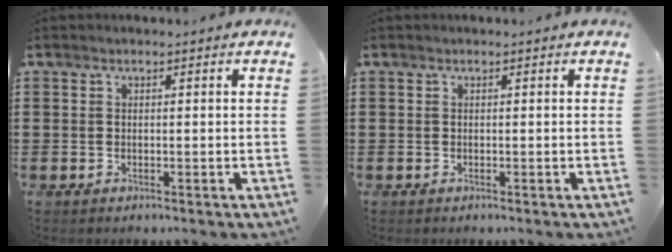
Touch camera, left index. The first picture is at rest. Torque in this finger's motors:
{"motor_torque": [-0.01, -0.01, 0.00, -0.01]}